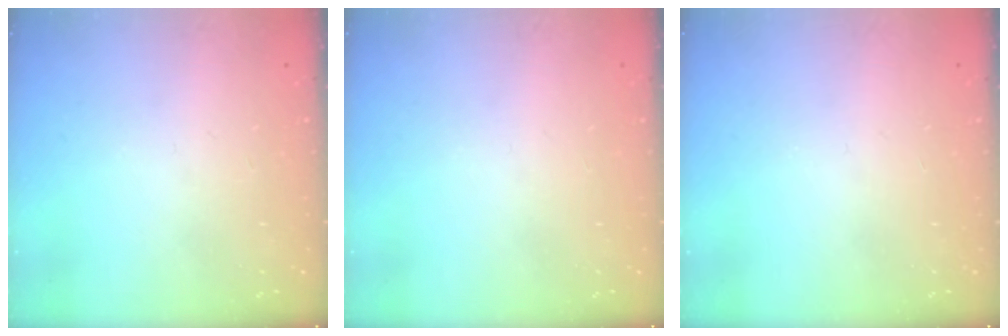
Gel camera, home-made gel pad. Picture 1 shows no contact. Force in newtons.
{"total": 0.0}
{"total": 0.0}